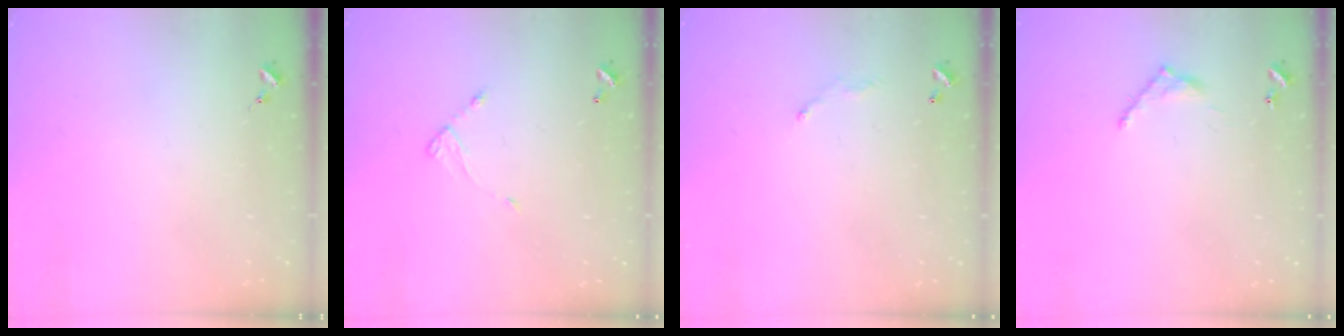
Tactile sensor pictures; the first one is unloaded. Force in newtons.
{"total": 4.9, "press": 4.9, "slide": 0.4}
{"total": 4.0, "press": 4.0, "slide": 0.2}
{"total": 6.3, "press": 6.3, "slide": 0.4}